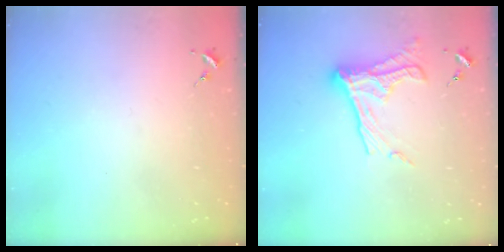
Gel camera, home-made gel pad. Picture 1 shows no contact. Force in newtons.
{"total": 14.8, "press": 14.7, "slide": 1.3}